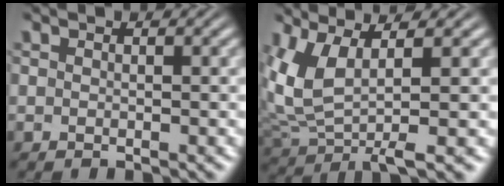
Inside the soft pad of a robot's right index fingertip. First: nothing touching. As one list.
[{"total": 8.9, "force": [1.3, 5.4, 6.9], "torque": [-0.161, -0.016, 0.027]}]